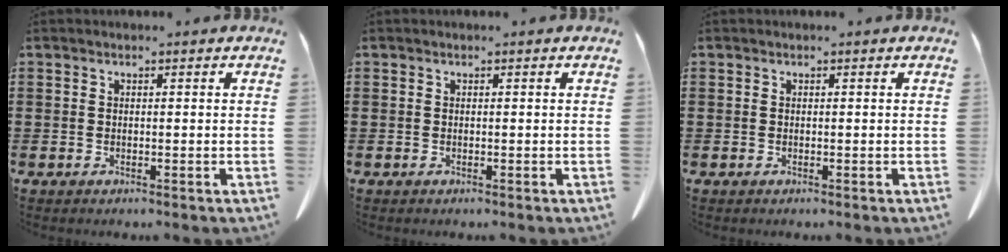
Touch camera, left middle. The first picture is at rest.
{"total": 0.0}
{"total": 0.0}